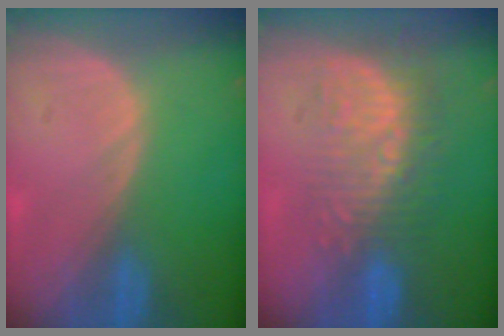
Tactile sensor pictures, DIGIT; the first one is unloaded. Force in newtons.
{"total": 9.8, "press": 8.7, "slide": 4.5}